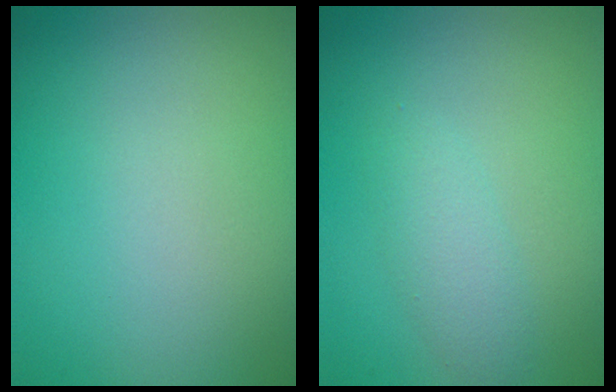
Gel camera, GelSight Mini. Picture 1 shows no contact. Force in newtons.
{"total": 2.0, "press": 2.0, "slide": 0.1}